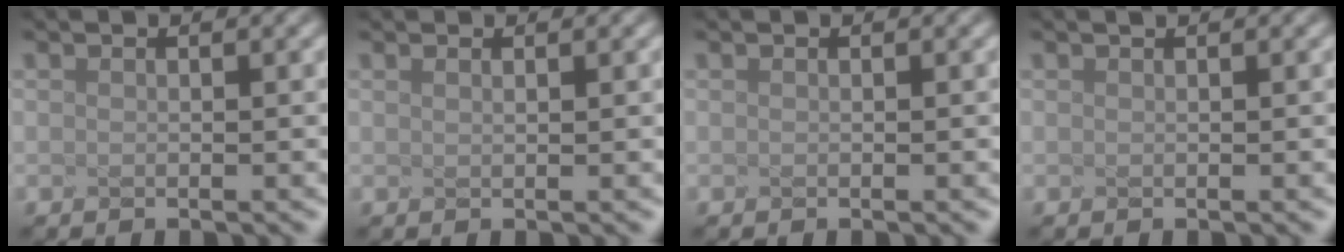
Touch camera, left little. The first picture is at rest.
{"total": 0.6, "force": [0.4, 0.1, 0.4], "torque": [-0.002, 0.007, 0.003]}
{"total": 0.0}
{"total": 0.6, "force": [0.4, 0.2, 0.3], "torque": [0.002, 0.011, 0.000]}